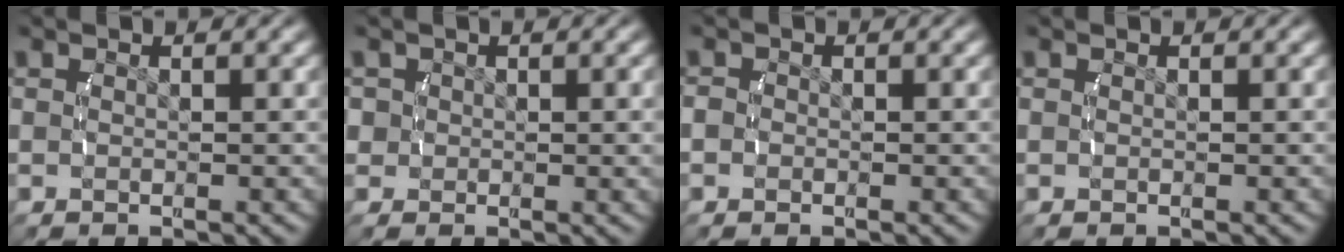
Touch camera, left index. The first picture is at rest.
{"total": 2.4, "force": [0.4, 2.2, 0.9], "torque": [-0.031, -0.006, 0.011]}
{"total": 0.8, "force": [-0.3, 0.7, 0.3], "torque": [-0.009, -0.003, -0.007]}
{"total": 0.0}